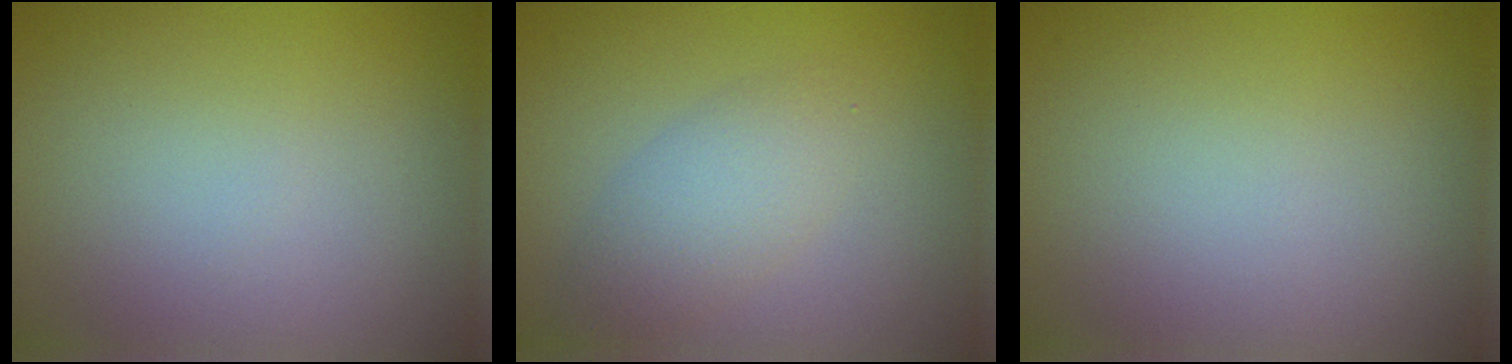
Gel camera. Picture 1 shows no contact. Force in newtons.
{"total": 2.9, "press": 2.8, "slide": 0.3}
{"total": 0.0}